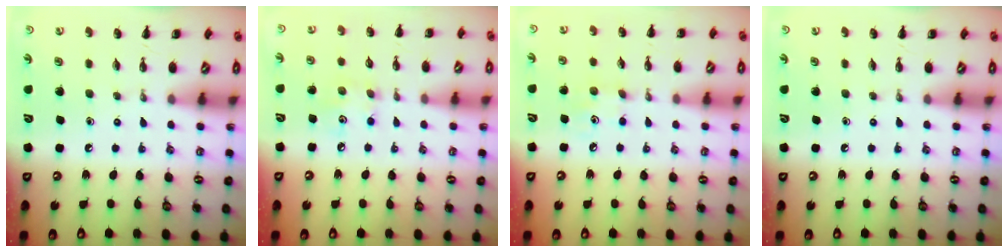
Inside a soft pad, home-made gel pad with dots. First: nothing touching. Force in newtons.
{"total": 3.7, "press": 3.7, "slide": 0.6}
{"total": 4.4, "press": 4.3, "slide": 0.8}
{"total": 0.0}